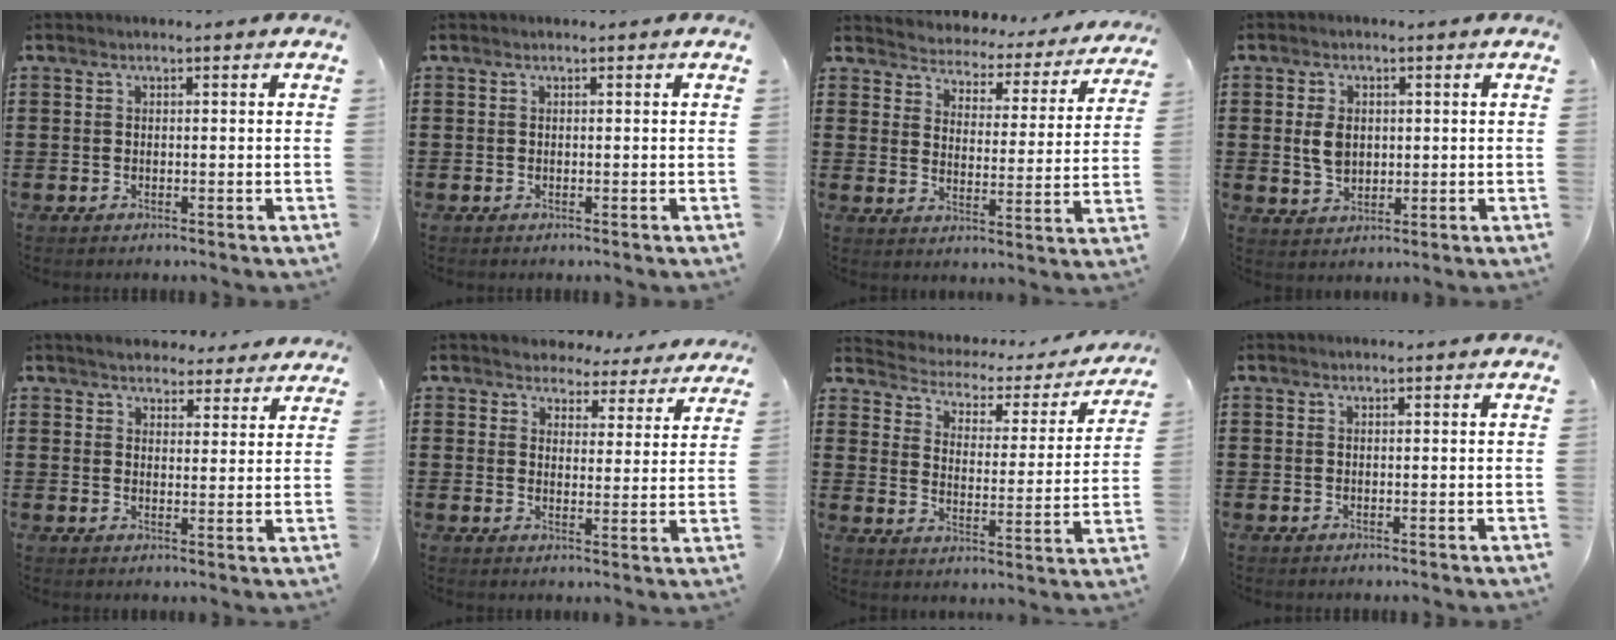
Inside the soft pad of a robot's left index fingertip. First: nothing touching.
{"total": 0.0}
{"total": 2.9, "force": [2.8, 0.6, -0.6], "torque": [-0.013, -0.031, 0.038]}
{"total": 4.1, "force": [0.4, 3.0, 2.9], "torque": [-0.062, 0.004, 0.003]}
{"total": 3.9, "force": [3.9, 0.7, 0.4], "torque": [-0.021, -0.009, 0.072]}
{"total": 4.3, "force": [4.2, 1.2, 0.0], "torque": [-0.015, -0.025, 0.071]}
{"total": 2.4, "force": [1.7, 1.4, 0.8], "torque": [-0.035, -0.016, 0.017]}
{"total": 0.0}